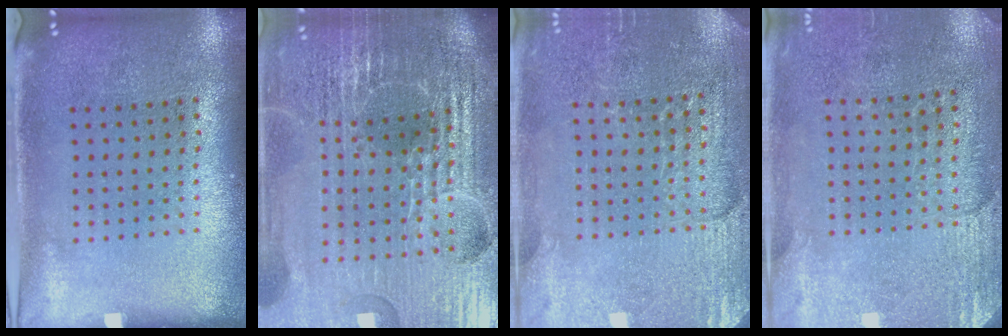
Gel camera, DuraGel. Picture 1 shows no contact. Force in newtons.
{"total": 6.8, "press": 5.9, "slide": 3.3}
{"total": 2.9, "press": 2.9, "slide": 0.2}
{"total": 2.7, "press": 2.4, "slide": 1.3}